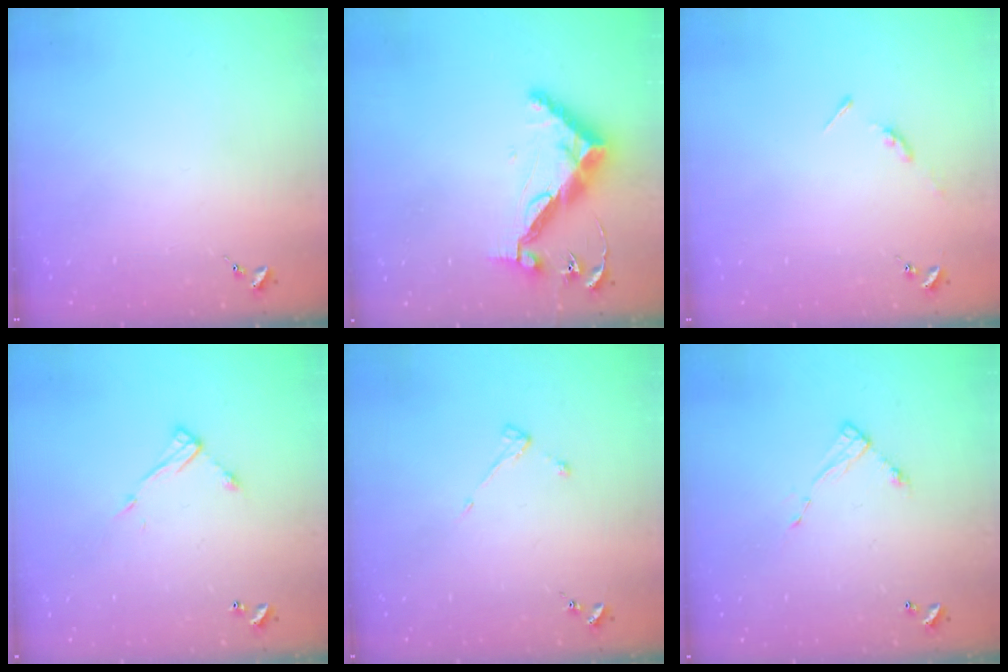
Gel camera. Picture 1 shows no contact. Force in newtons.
{"total": 13.0, "press": 13.0, "slide": 0.6}
{"total": 3.4, "press": 3.4, "slide": 0.3}
{"total": 8.6, "press": 8.6, "slide": 0.4}
{"total": 2.9, "press": 2.9, "slide": 0.5}
{"total": 6.6, "press": 6.6, "slide": 0.5}